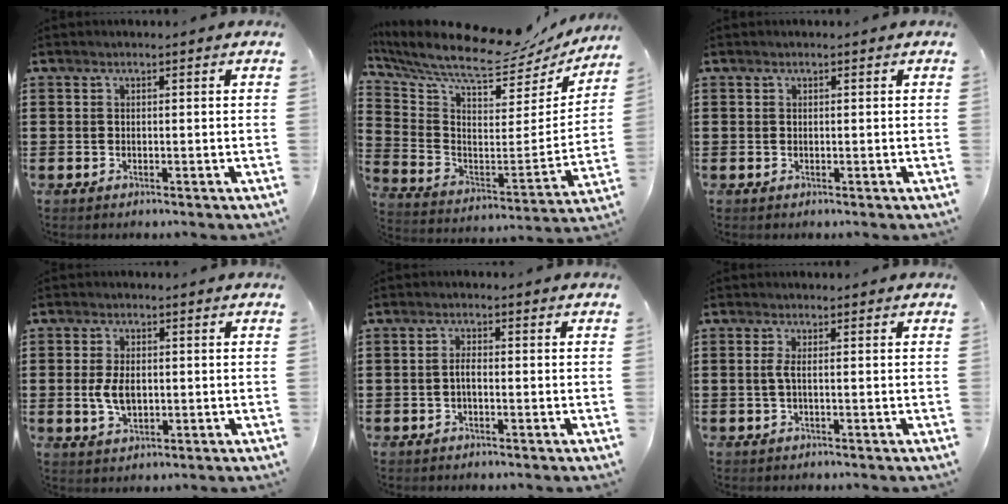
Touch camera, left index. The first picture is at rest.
{"total": 9.5, "force": [8.4, 1.5, 4.2], "torque": [-0.114, -0.073, 0.139]}
{"total": 0.0}
{"total": 4.6, "force": [-0.1, 2.7, 3.7], "torque": [-0.087, 0.002, -0.006]}
{"total": 1.8, "force": [-0.6, 0.5, 1.6], "torque": [-0.038, -0.001, -0.015]}
{"total": 1.6, "force": [-0.2, -0.1, 1.6], "torque": [-0.039, -0.005, -0.005]}